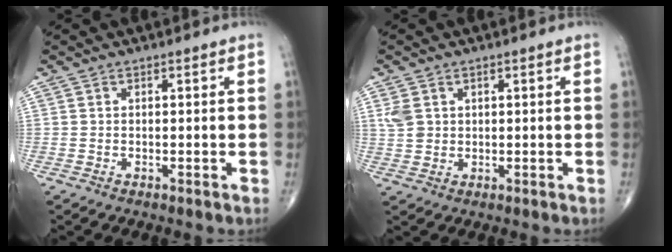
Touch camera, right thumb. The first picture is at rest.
{"total": 3.5, "force": [1.2, 2.7, 1.9], "torque": [-0.032, -0.003, 0.032]}